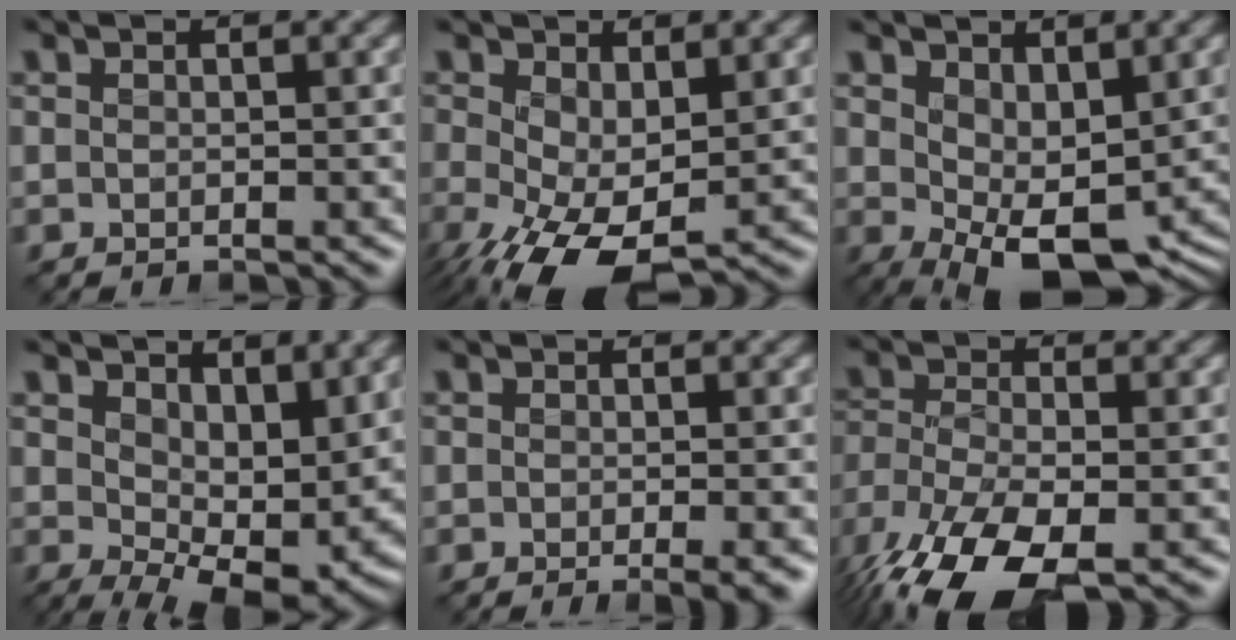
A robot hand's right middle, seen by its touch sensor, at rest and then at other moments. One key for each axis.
{"total": 8.7, "fx": -1.8, "fy": 4.8, "fz": 7.1, "tx": -0.157, "ty": -0.029, "tz": -0.022}
{"total": 6.5, "fx": -0.1, "fy": 3.6, "fz": 5.4, "tx": -0.097, "ty": -0.016, "tz": 0.009}
{"total": 8.7, "fx": 0.9, "fy": 5.0, "fz": 7.1, "tx": -0.120, "ty": -0.027, "tz": 0.028}
{"total": 1.7, "fx": -0.7, "fy": 0.1, "fz": 1.5, "tx": -0.029, "ty": -0.010, "tz": -0.012}
{"total": 10.4, "fx": -6.2, "fy": 4.5, "fz": 7.1, "tx": -0.156, "ty": -0.027, "tz": -0.118}